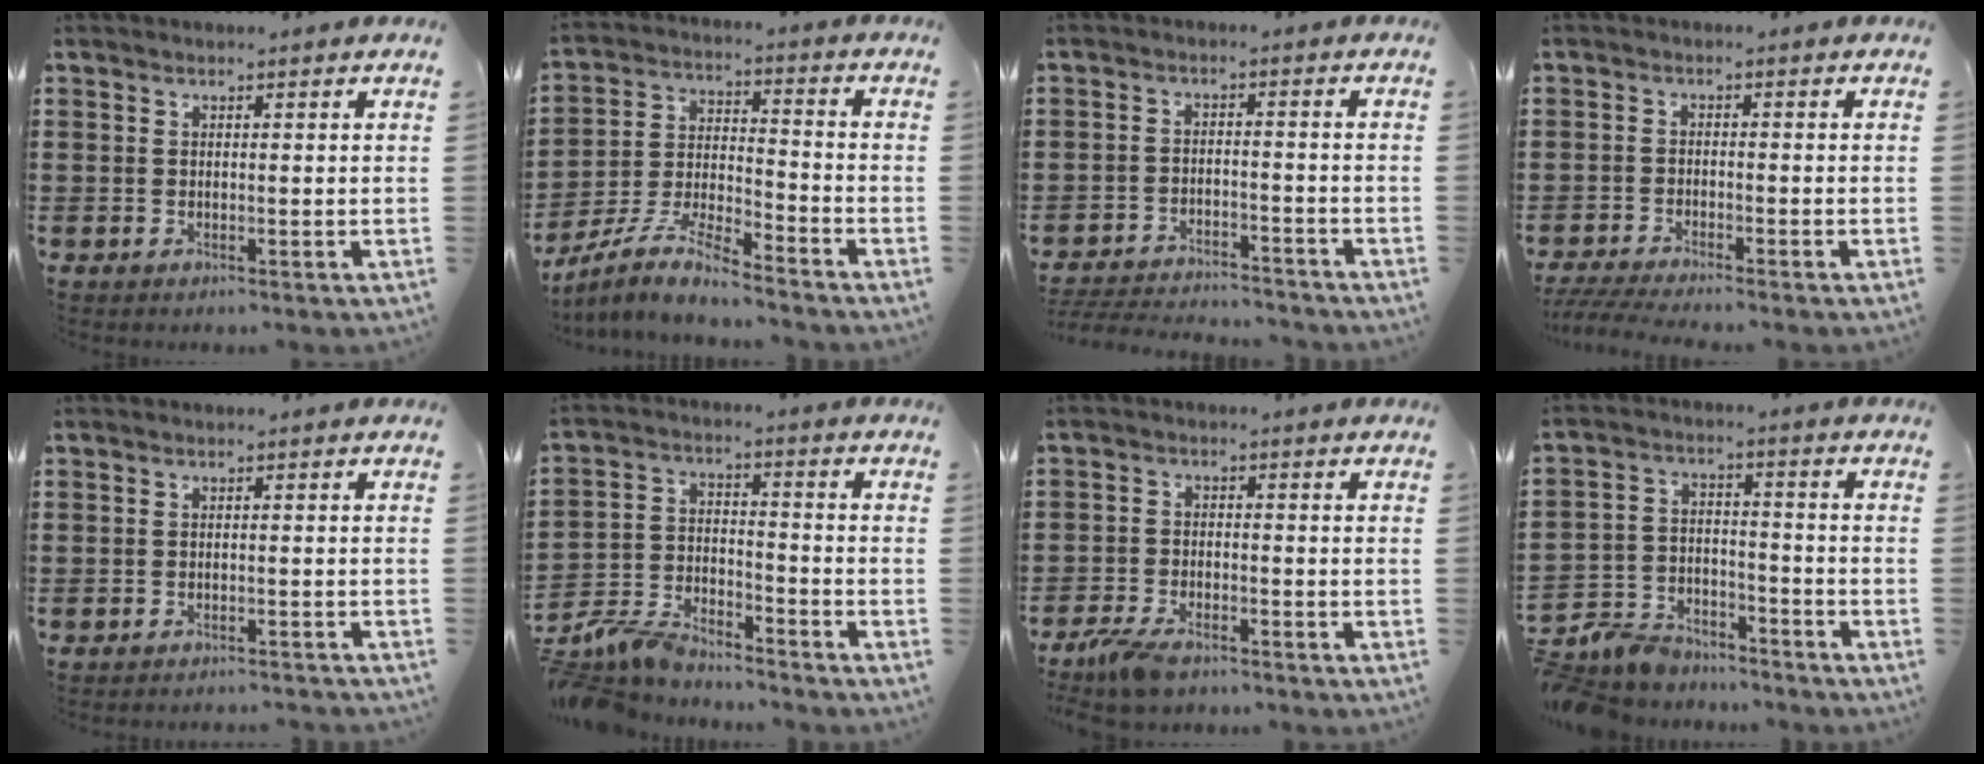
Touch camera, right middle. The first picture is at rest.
{"total": 6.9, "force": [-6.3, 0.8, 2.8], "torque": [-0.069, -0.008, -0.127]}
{"total": 4.0, "force": [-4.0, 0.3, 0.5], "torque": [-0.020, -0.001, -0.086]}
{"total": 3.1, "force": [-2.8, -0.2, 1.3], "torque": [-0.036, -0.011, -0.058]}
{"total": 1.2, "force": [-1.1, -0.2, 0.2], "torque": [-0.007, -0.002, -0.022]}
{"total": 7.2, "force": [-6.9, 1.4, 1.5], "torque": [-0.044, 0.007, -0.141]}
{"total": 4.3, "force": [-3.5, 1.3, 2.1], "torque": [-0.062, -0.006, -0.074]}
{"total": 6.6, "force": [-6.3, 1.8, 0.6], "torque": [-0.036, 0.007, -0.134]}